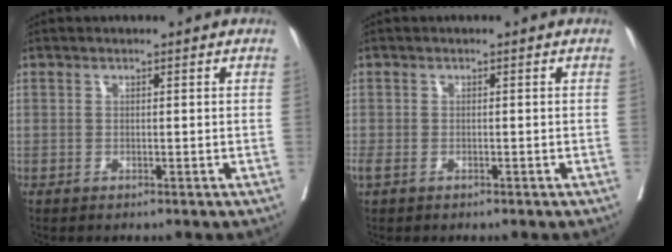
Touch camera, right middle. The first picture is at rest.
{"total": 1.2, "force": [-0.5, 0.7, 0.8], "torque": [-0.026, -0.003, -0.007]}